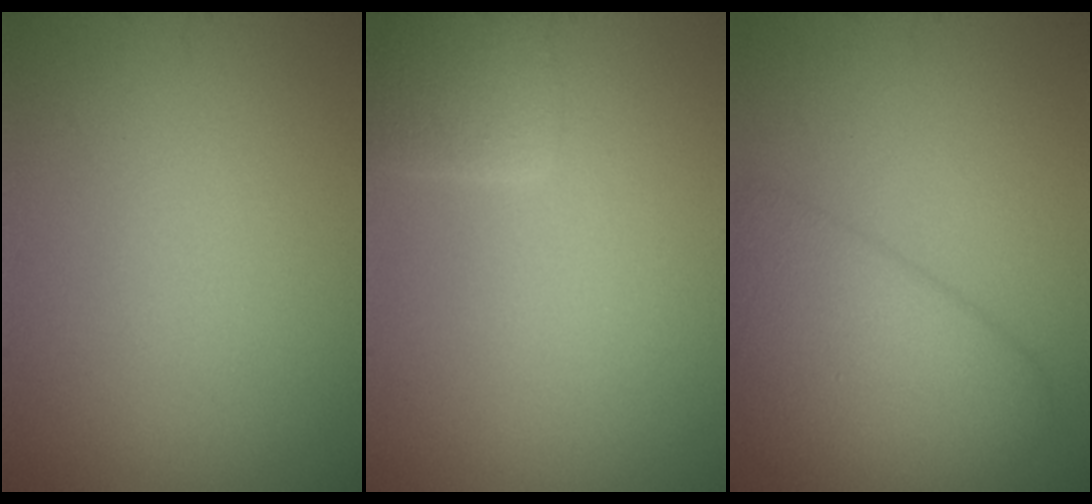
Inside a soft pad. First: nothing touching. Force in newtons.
{"total": 2.4, "press": 2.4, "slide": 0.2}
{"total": 5.6, "press": 5.6, "slide": 0.2}